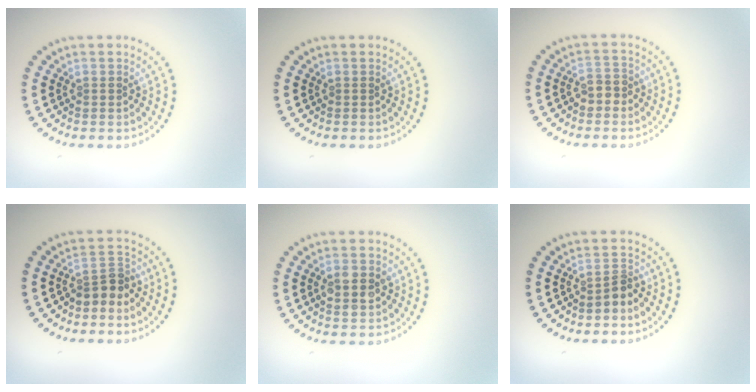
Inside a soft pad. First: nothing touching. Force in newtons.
{"total": 0.0}
{"total": 1.7, "press": 1.6, "slide": 0.6}
{"total": 2.4, "press": 1.9, "slide": 1.5}
{"total": 2.4, "press": 2.4, "slide": 0.2}
{"total": 1.6, "press": 1.2, "slide": 1.2}